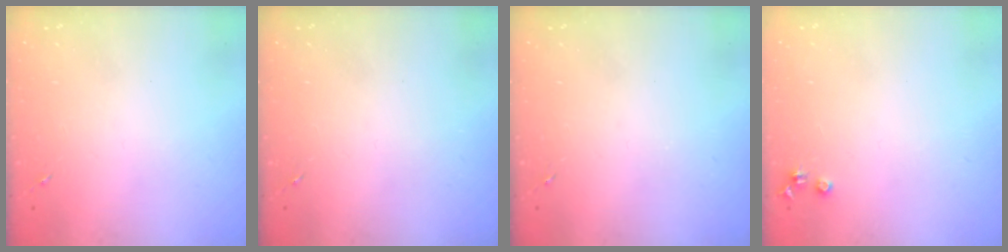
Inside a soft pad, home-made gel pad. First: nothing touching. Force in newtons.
{"total": 0.0}
{"total": 0.0}
{"total": 3.6, "press": 3.5, "slide": 0.5}